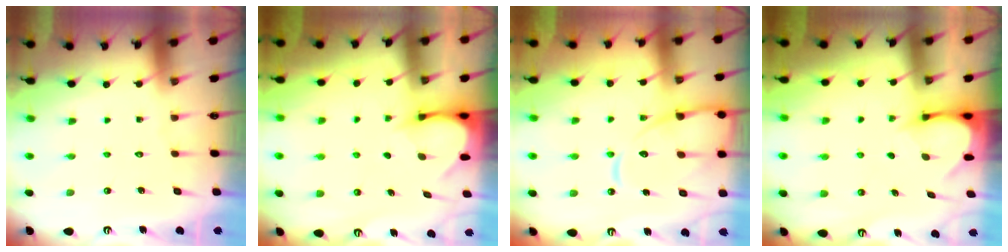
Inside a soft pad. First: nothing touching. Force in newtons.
{"total": 3.7, "press": 3.6, "slide": 0.3}
{"total": 13.7, "press": 13.6, "slide": 1.4}
{"total": 3.7, "press": 3.6, "slide": 0.3}